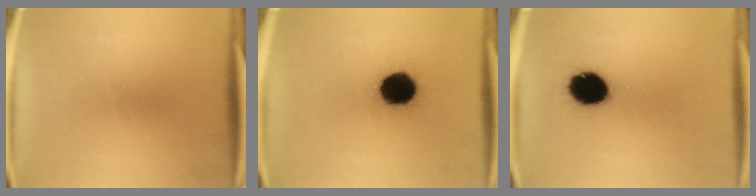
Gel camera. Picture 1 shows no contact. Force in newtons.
{"total": 14.5}
{"total": 12.2}